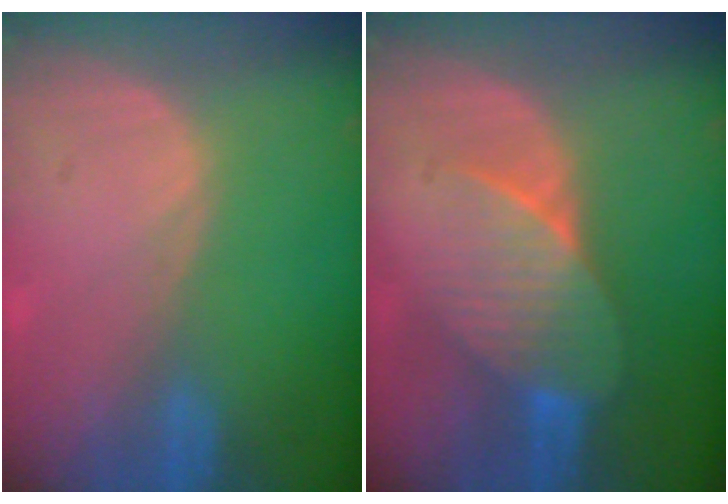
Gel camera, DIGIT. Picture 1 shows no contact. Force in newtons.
{"total": 7.4, "press": 6.9, "slide": 2.6}